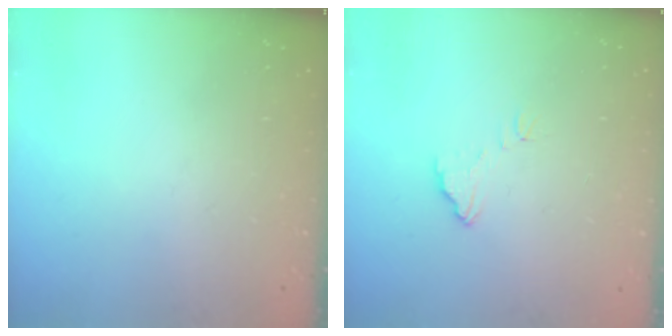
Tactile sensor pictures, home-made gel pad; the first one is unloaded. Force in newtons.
{"total": 5.1, "press": 5.1, "slide": 0.4}